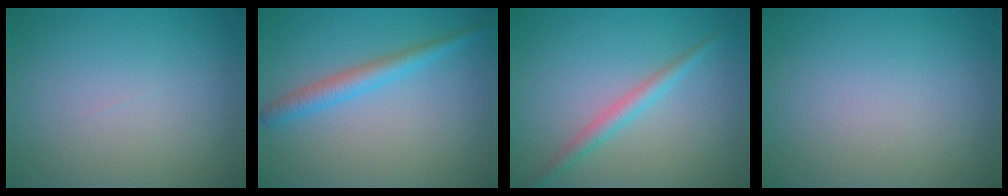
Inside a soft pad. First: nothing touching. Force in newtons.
{"total": 2.6, "press": 2.6, "slide": 0.2}
{"total": 2.1, "press": 2.1, "slide": 0.1}
{"total": 0.0}